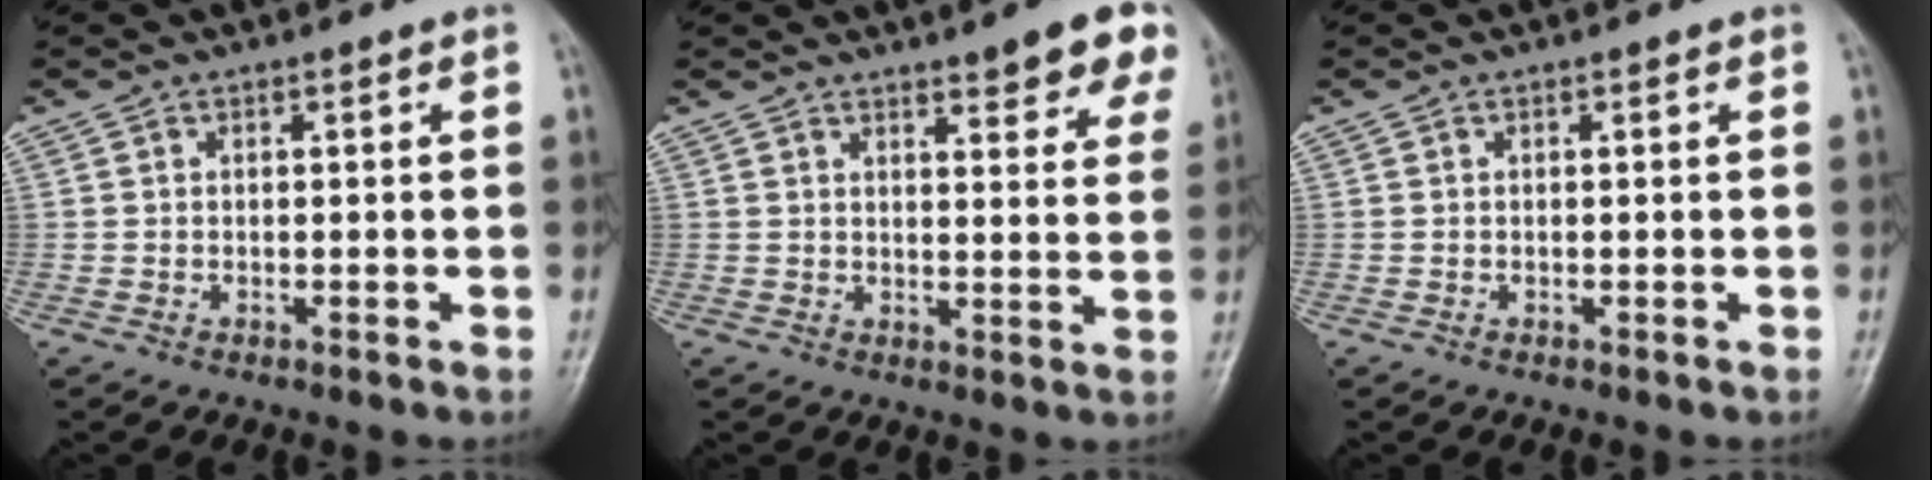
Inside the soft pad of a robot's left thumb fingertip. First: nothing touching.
{"total": 10.0, "force": [6.9, 2.7, 6.8], "torque": [-0.053, -0.031, 0.076]}
{"total": 0.0}